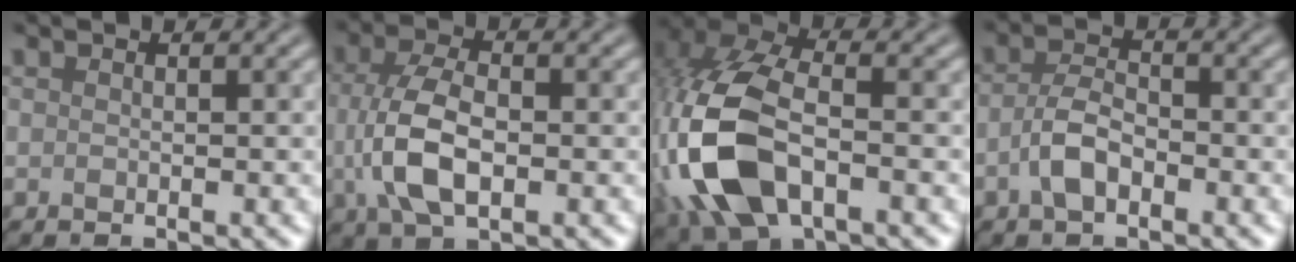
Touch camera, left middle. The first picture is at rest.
{"total": 5.9, "force": [-0.6, 3.2, 5.0], "torque": [-0.117, -0.002, -0.013]}
{"total": 12.0, "force": [-3.0, 6.8, 9.5], "torque": [-0.237, 0.000, -0.065]}
{"total": 3.2, "force": [-1.3, 1.6, 2.4], "torque": [-0.047, 0.007, -0.034]}